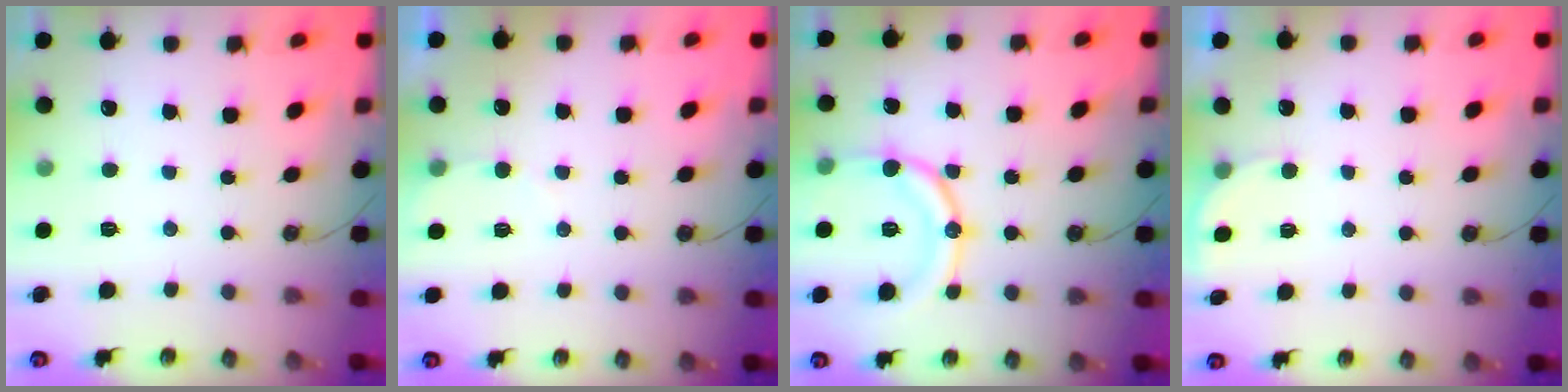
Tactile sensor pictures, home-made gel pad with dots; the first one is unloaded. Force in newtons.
{"total": 3.0, "press": 3.0, "slide": 0.3}
{"total": 14.1, "press": 14.1, "slide": 0.5}
{"total": 2.3, "press": 2.3, "slide": 0.5}